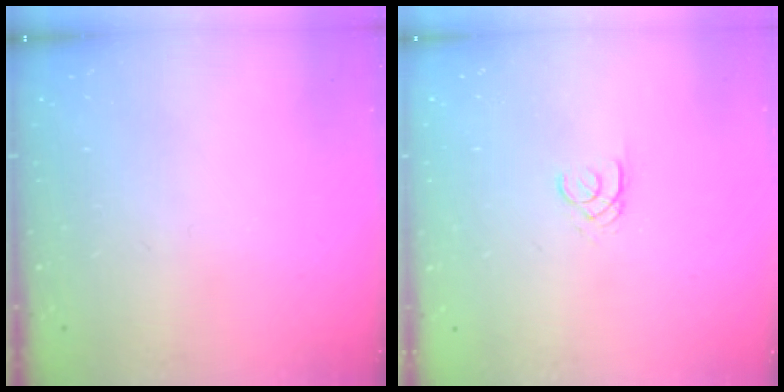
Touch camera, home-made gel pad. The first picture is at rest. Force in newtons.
{"total": 1.7, "press": 1.7, "slide": 0.2}